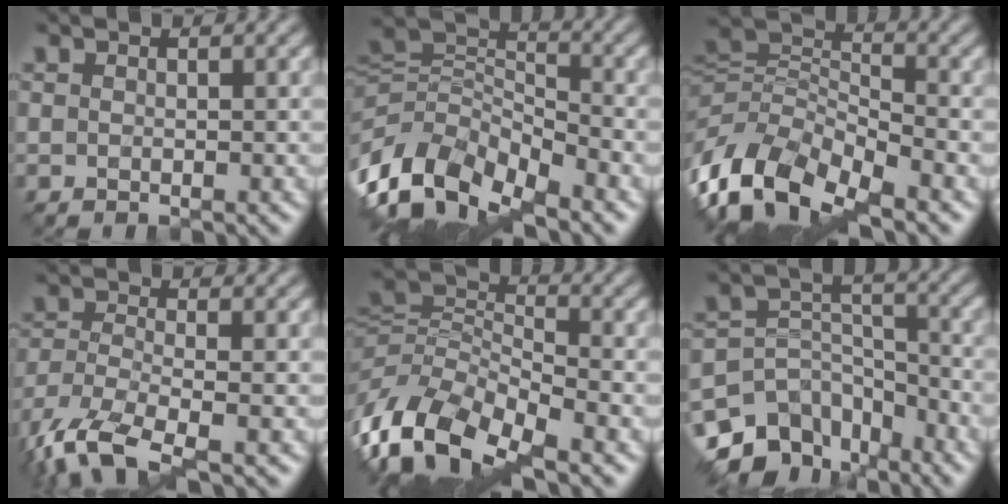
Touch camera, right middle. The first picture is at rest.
{"total": 9.7, "force": [-5.3, 5.0, 6.4], "torque": [-0.122, -0.013, -0.103]}
{"total": 9.6, "force": [-5.7, 4.3, 6.4], "torque": [-0.121, -0.007, -0.121]}
{"total": 8.1, "force": [-5.2, 2.7, 5.6], "torque": [-0.129, -0.025, -0.110]}
{"total": 10.6, "force": [-5.9, 4.6, 7.4], "torque": [-0.147, -0.007, -0.126]}
{"total": 9.3, "force": [-6.8, 5.3, 3.5], "torque": [-0.059, 0.005, -0.118]}